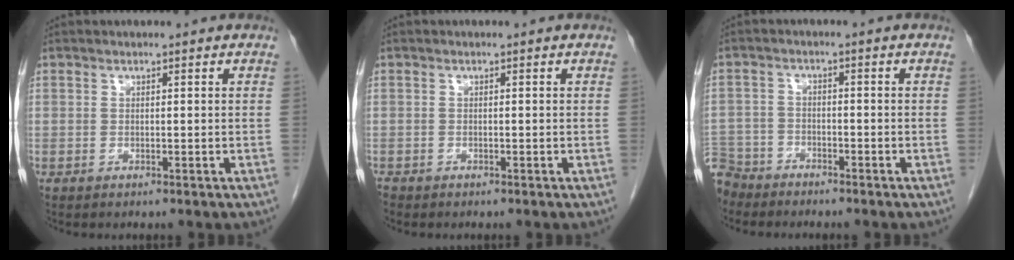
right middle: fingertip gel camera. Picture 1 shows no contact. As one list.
[{"total": 0.8, "force": [-0.7, 0.4, 0.2], "torque": [-0.009, -0.001, -0.015]}, {"total": 7.1, "force": [-6.3, 3.2, 0.2], "torque": [-0.013, -0.003, -0.123]}]